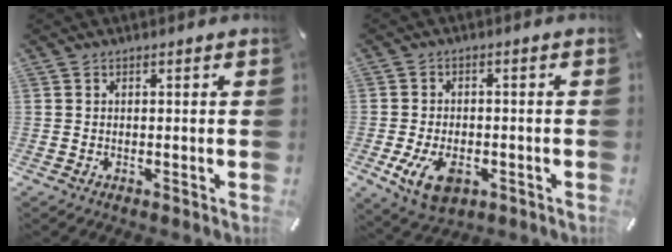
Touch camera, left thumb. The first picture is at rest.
{"total": 8.6, "force": [-3.1, 5.6, 5.7], "torque": [-0.117, 0.004, -0.056]}